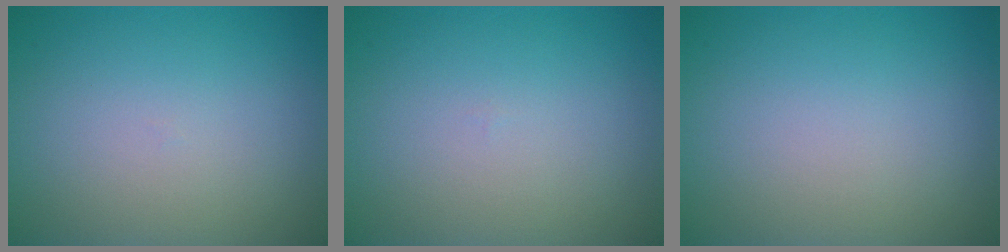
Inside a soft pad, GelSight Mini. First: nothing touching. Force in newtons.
{"total": 0.0}
{"total": 0.0}